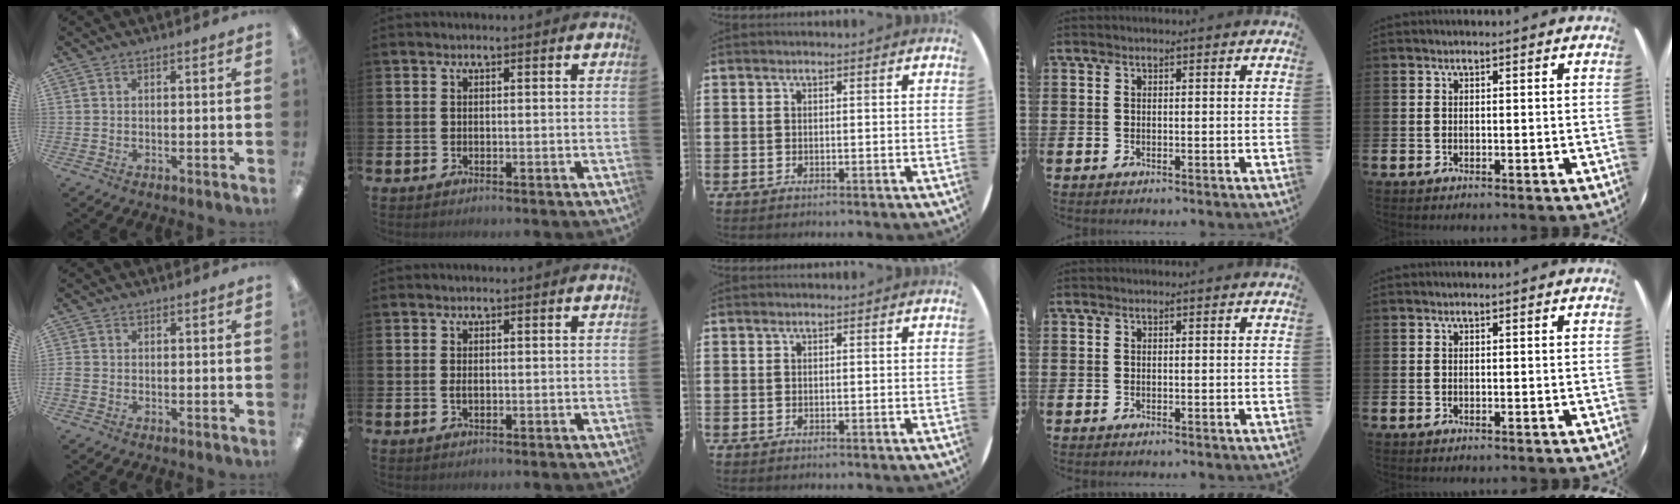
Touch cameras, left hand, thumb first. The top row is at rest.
{"thumb": {"total": 0.9, "force": [-0.3, 0.8, 0.4], "torque": [-0.005, 0.003, -0.005]}, "index": {"total": 0.8, "force": [0.0, 0.4, 0.7], "torque": [-0.013, 0.004, -0.002]}}